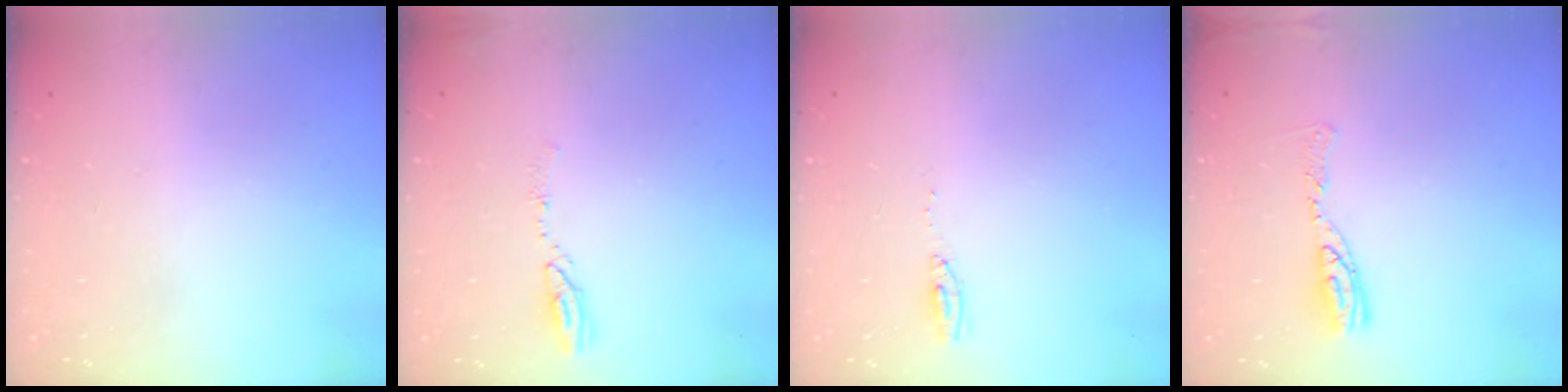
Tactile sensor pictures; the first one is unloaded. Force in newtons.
{"total": 5.3, "press": 5.3, "slide": 0.3}
{"total": 3.6, "press": 3.4, "slide": 1.1}
{"total": 8.4, "press": 8.4, "slide": 0.9}